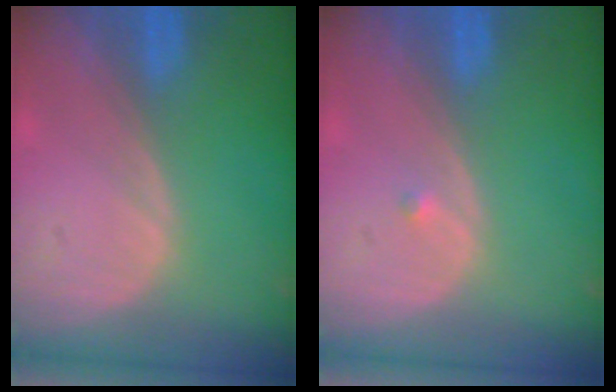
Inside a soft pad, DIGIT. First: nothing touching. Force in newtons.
{"total": 0.5, "press": 0.4, "slide": 0.3}